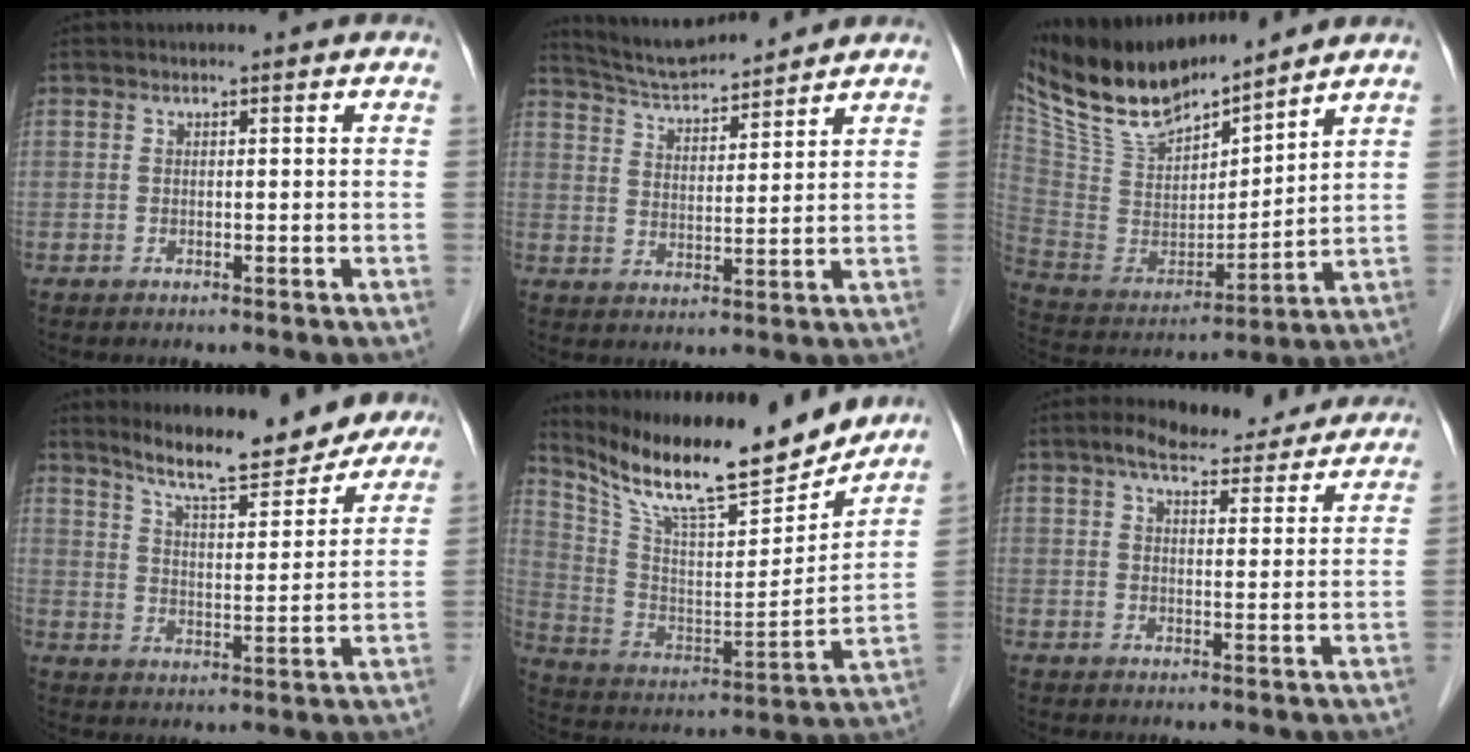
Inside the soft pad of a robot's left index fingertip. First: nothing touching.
{"total": 9.5, "force": [9.1, 0.7, 2.5], "torque": [-0.054, 0.021, 0.165]}
{"total": 16.6, "force": [14.9, 3.1, 6.8], "torque": [-0.142, 0.001, 0.291]}
{"total": 14.0, "force": [12.4, 3.0, 5.8], "torque": [-0.080, -0.003, 0.177]}
{"total": 21.7, "force": [18.5, 3.4, 10.7], "torque": [-0.196, -0.014, 0.303]}
{"total": 12.4, "force": [10.8, 3.1, 5.1], "torque": [-0.064, 0.025, 0.137]}